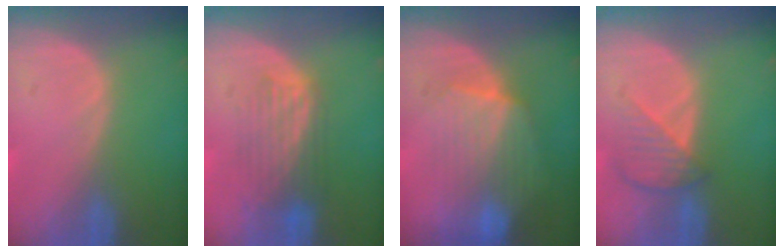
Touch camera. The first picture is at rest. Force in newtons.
{"total": 5.4, "press": 5.4, "slide": 0.4}
{"total": 7.4, "press": 7.4, "slide": 0.3}
{"total": 4.6, "press": 4.2, "slide": 1.8}